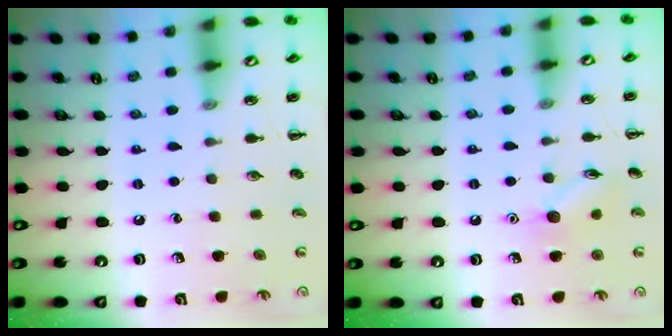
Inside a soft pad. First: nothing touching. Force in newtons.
{"total": 7.4, "press": 7.3, "slide": 1.2}